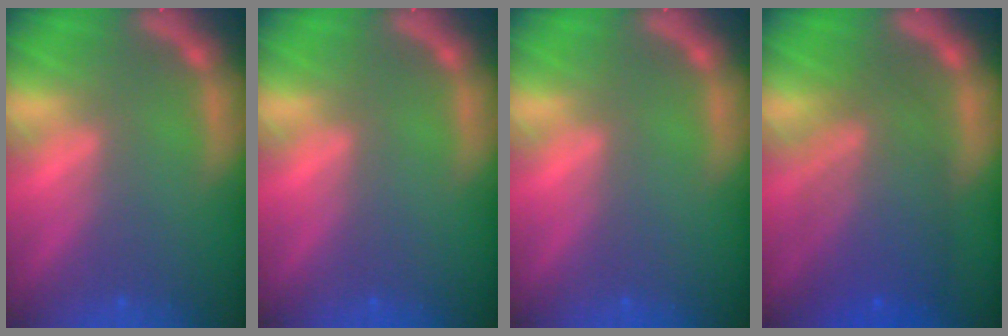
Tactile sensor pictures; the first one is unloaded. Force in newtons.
{"total": 0.0}
{"total": 0.0}
{"total": 8.1}